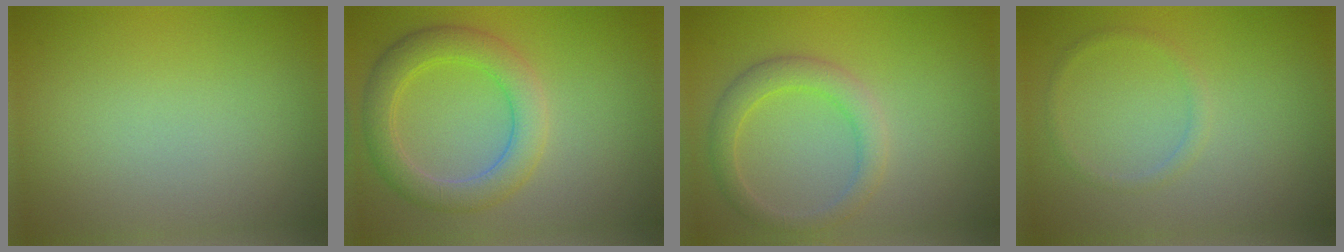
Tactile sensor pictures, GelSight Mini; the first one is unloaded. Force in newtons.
{"total": 4.6, "press": 4.6, "slide": 0.3}
{"total": 2.8, "press": 2.8, "slide": 0.1}
{"total": 1.0, "press": 0.9, "slide": 0.2}